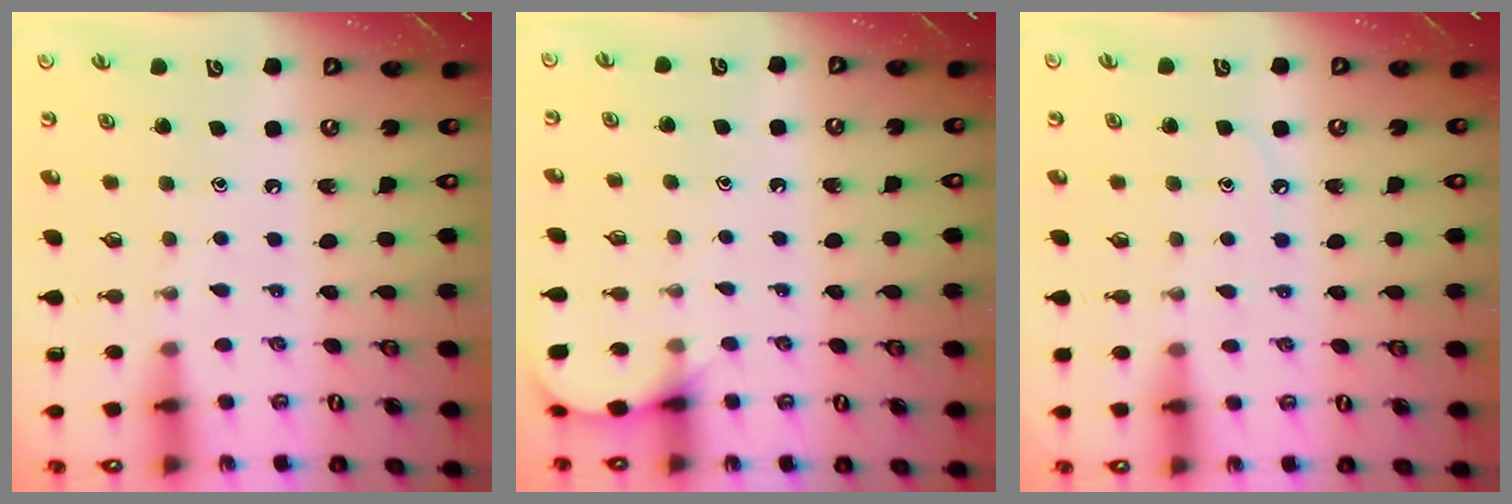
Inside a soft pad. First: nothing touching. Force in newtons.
{"total": 5.5, "press": 5.5, "slide": 0.4}
{"total": 5.3, "press": 5.2, "slide": 0.7}